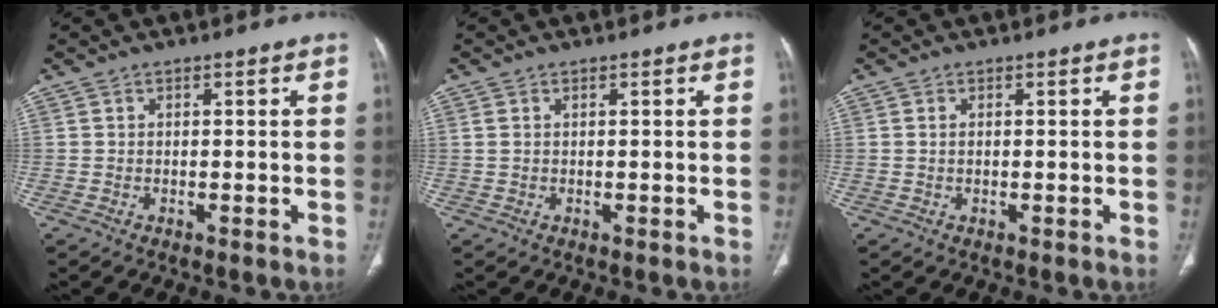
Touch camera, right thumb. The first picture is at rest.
{"total": 1.2, "force": [0.3, 0.7, 0.9], "torque": [-0.031, 0.012, 0.014]}
{"total": 0.8, "force": [0.1, 0.4, 0.6], "torque": [-0.017, 0.003, 0.004]}